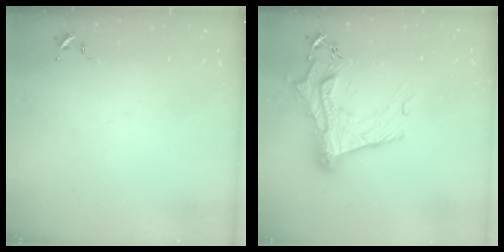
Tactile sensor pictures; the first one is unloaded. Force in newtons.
{"total": 17.3, "press": 17.3, "slide": 1.4}